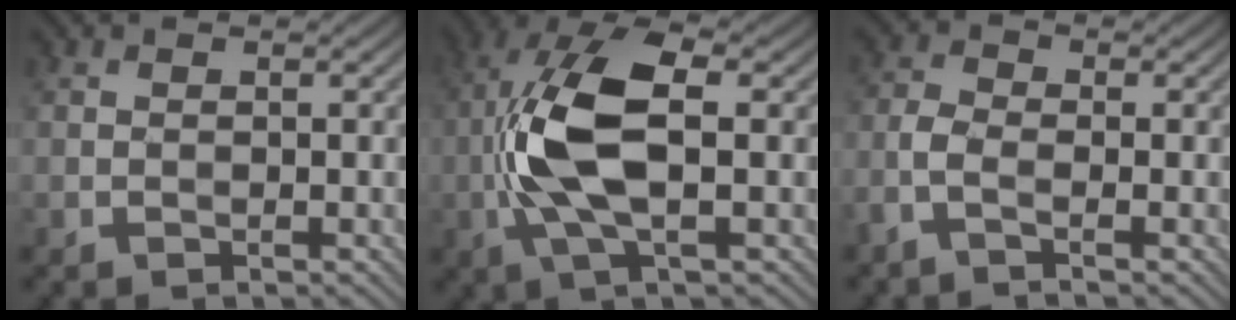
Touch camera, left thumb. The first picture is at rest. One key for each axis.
{"total": 11.3, "fx": -0.7, "fy": 4.5, "fz": 10.3, "tx": -0.230, "ty": 0.020, "tz": -0.019}
{"total": 2.9, "fx": -1.6, "fy": 1.0, "fz": 2.2, "tx": -0.060, "ty": 0.005, "tz": -0.044}